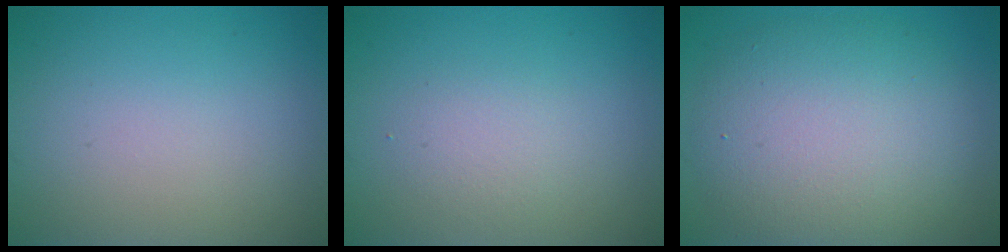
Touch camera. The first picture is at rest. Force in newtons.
{"total": 1.7, "press": 1.7, "slide": 0.2}
{"total": 8.7, "press": 8.7, "slide": 0.4}